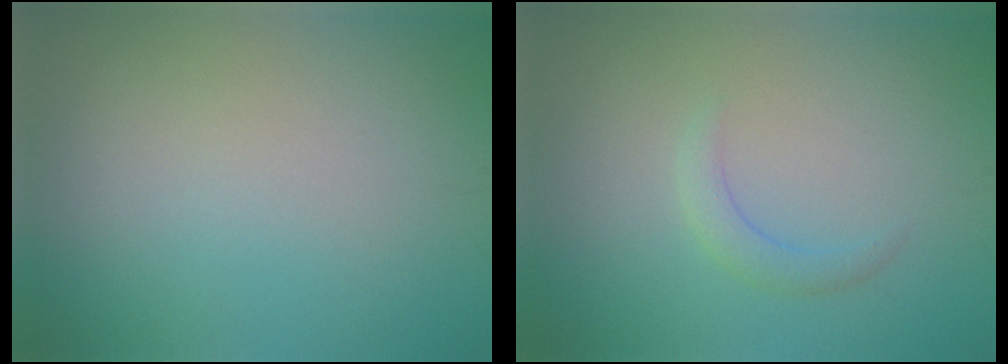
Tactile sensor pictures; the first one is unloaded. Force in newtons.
{"total": 1.5, "press": 1.5, "slide": 0.1}